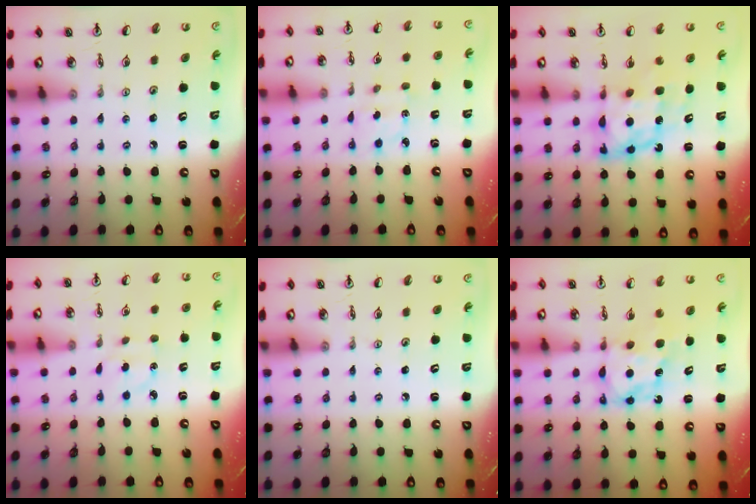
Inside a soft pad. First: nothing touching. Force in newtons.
{"total": 2.2, "press": 2.2, "slide": 0.4}
{"total": 9.8, "press": 9.8, "slide": 0.8}
{"total": 3.3, "press": 3.3, "slide": 0.4}
{"total": 0.0}
{"total": 6.5, "press": 6.5, "slide": 0.3}